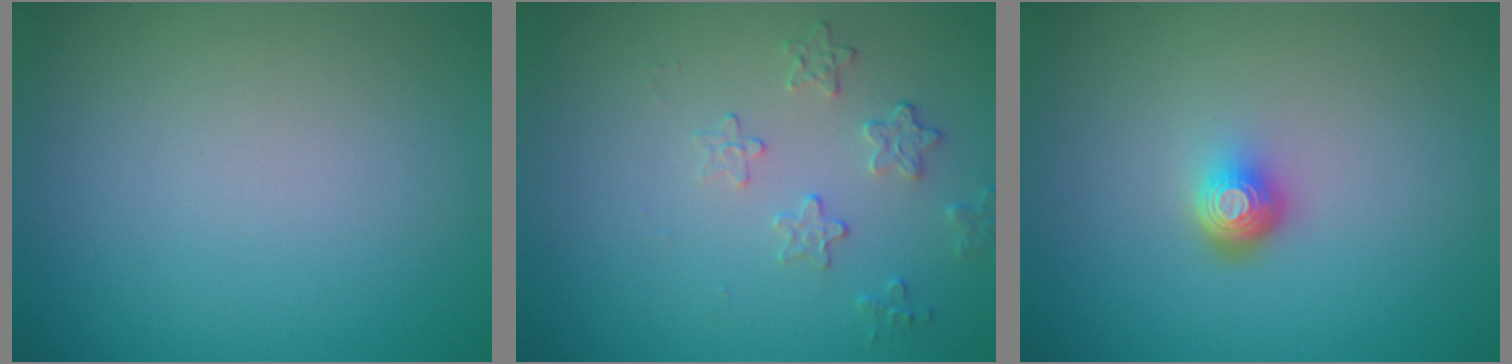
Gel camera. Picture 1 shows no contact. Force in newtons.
{"total": 1.9, "press": 1.3, "slide": 1.4}
{"total": 2.2, "press": 1.5, "slide": 1.6}